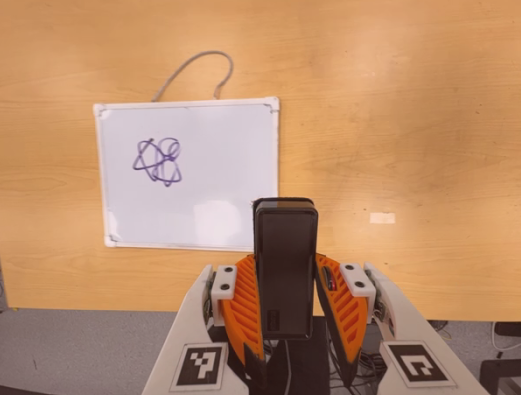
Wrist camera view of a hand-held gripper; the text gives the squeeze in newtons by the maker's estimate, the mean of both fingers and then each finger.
{"total": 3.4, "left": 1.8, "right": 4.9}